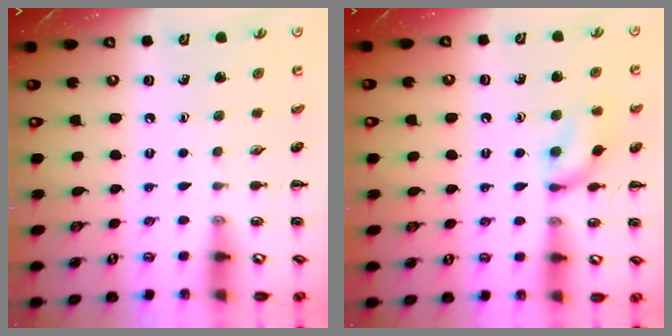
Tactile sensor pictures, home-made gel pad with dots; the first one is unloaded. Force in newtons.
{"total": 11.0, "press": 11.0, "slide": 0.6}